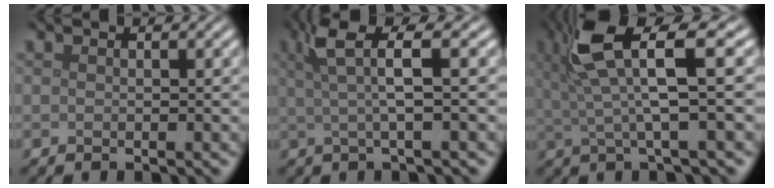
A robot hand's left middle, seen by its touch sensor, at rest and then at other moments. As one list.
[{"total": 4.5, "force": [1.3, 0.8, 4.2], "torque": [-0.075, 0.010, 0.023]}, {"total": 7.3, "force": [2.6, 1.6, 6.6], "torque": [-0.125, 0.012, 0.045]}]